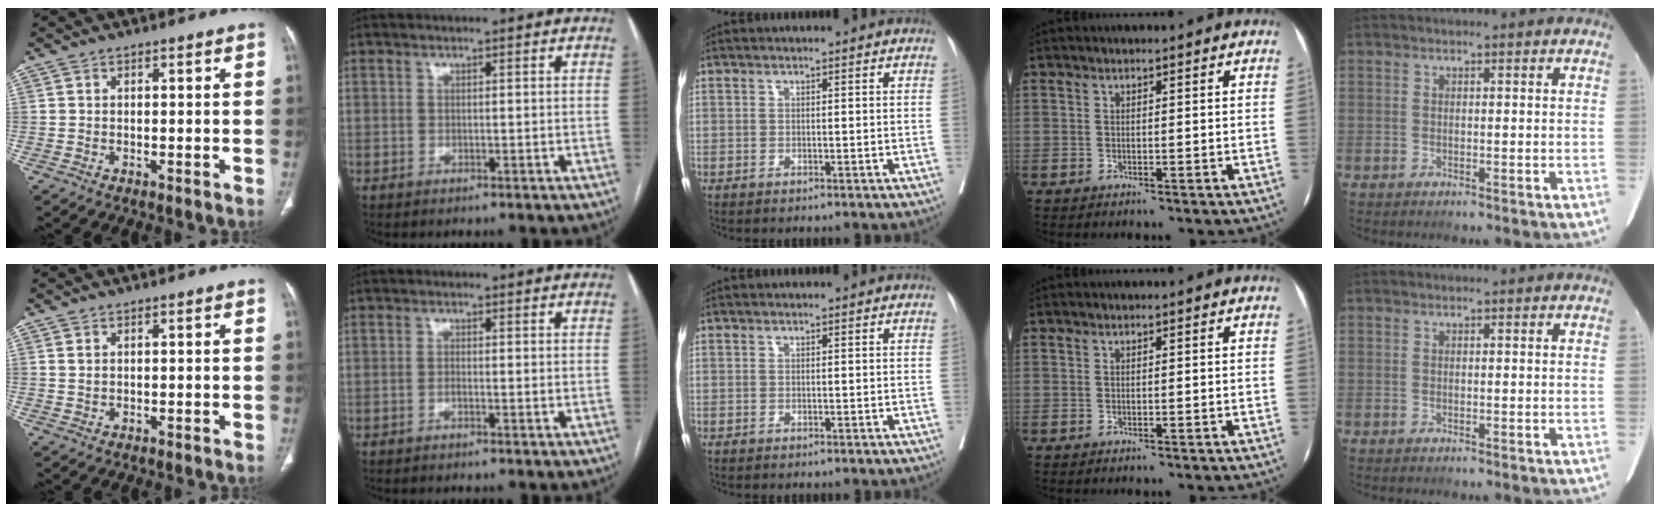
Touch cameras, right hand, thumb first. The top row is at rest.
{"thumb": {"total": 0.7, "force": [0.4, 0.3, 0.5], "torque": [-0.010, 0.005, 0.010]}, "index": {"total": 0.9, "force": [-0.3, 0.1, 0.9], "torque": [-0.015, 0.002, -0.005]}}